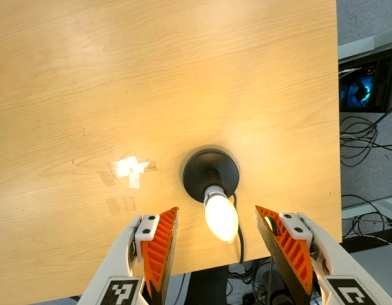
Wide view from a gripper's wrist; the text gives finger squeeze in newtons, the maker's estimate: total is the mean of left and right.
{"total": 0.0}